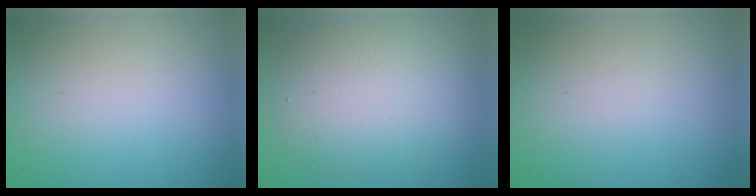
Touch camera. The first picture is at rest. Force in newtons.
{"total": 5.6, "press": 5.6, "slide": 0.5}
{"total": 0.0}